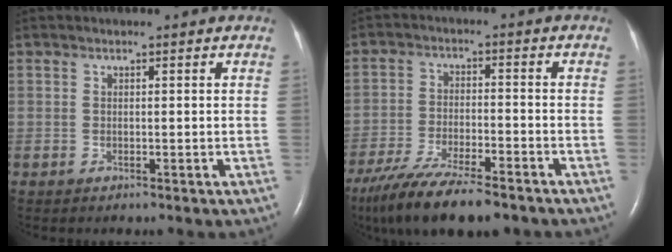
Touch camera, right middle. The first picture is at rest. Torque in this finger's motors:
{"motor_torque": [1.08, -1.07, 0.21, 0.12]}